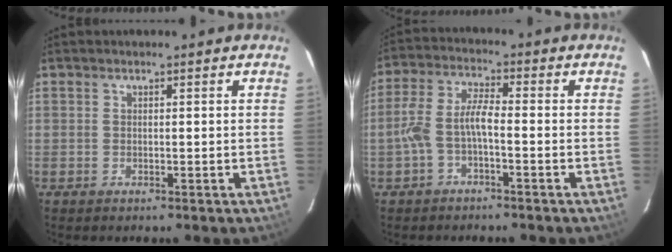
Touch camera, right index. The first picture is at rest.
{"total": 5.7, "force": [-2.3, 1.5, 5.0], "torque": [-0.117, 0.015, -0.044]}